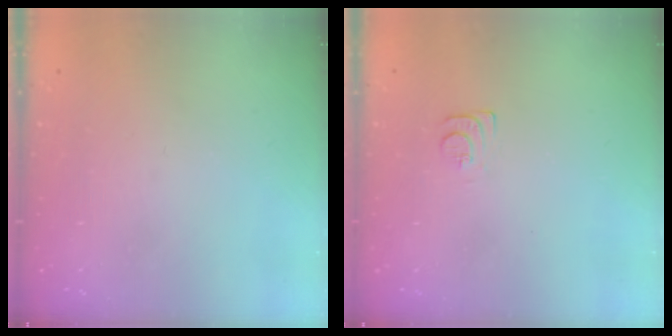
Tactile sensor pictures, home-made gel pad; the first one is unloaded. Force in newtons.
{"total": 6.7, "press": 6.7, "slide": 0.6}